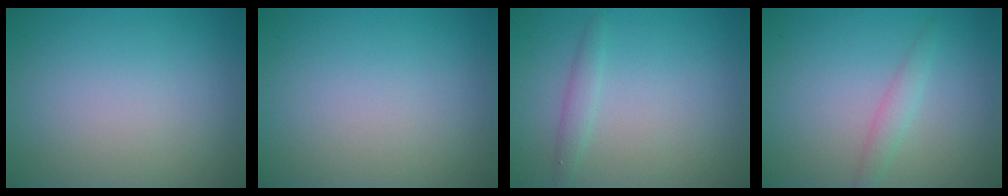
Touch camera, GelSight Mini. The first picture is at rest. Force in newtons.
{"total": 0.0}
{"total": 1.3, "press": 1.3, "slide": 0.1}
{"total": 1.5, "press": 1.5, "slide": 0.0}